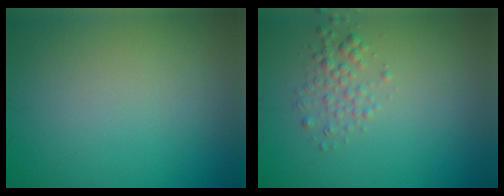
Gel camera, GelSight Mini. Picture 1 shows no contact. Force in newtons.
{"total": 1.7, "press": 1.7, "slide": 0.1}